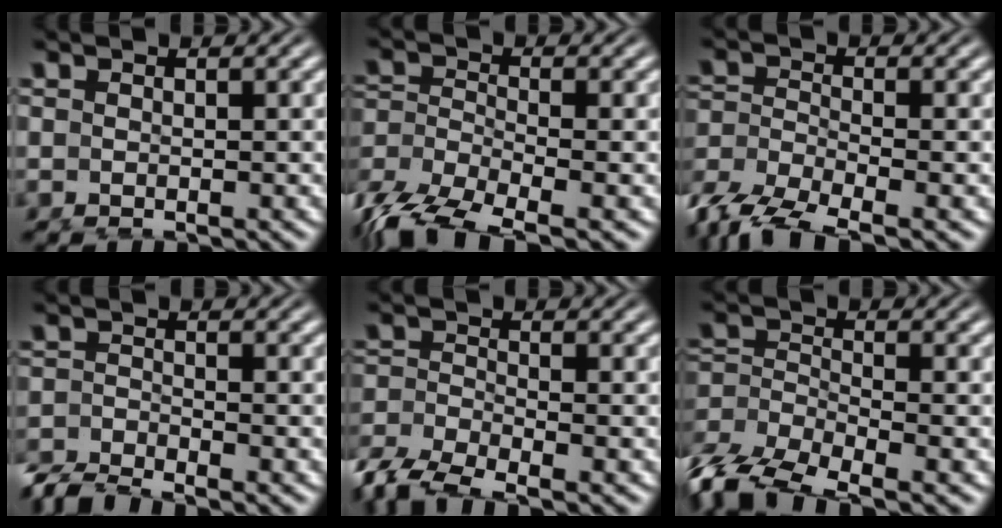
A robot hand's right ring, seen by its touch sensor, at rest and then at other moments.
{"total": 7.3, "force": [-4.7, 4.0, 3.9], "torque": [-0.104, -0.037, -0.061]}
{"total": 6.4, "force": [-3.9, 3.7, 3.4], "torque": [-0.087, -0.028, -0.055]}
{"total": 3.7, "force": [-3.6, 0.6, 0.7], "torque": [-0.009, -0.015, -0.060]}
{"total": 6.3, "force": [-4.9, 2.9, 2.5], "torque": [-0.058, -0.026, -0.074]}
{"total": 8.7, "force": [-5.3, 5.4, 4.3], "torque": [-0.114, -0.047, -0.069]}